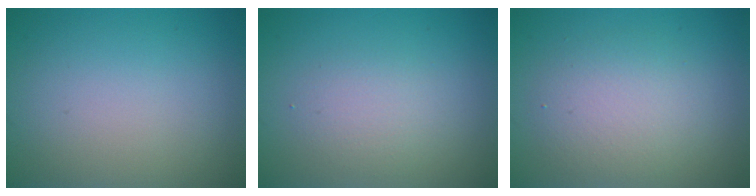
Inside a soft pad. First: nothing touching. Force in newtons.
{"total": 1.9, "press": 1.9, "slide": 0.0}
{"total": 3.8, "press": 3.8, "slide": 0.3}